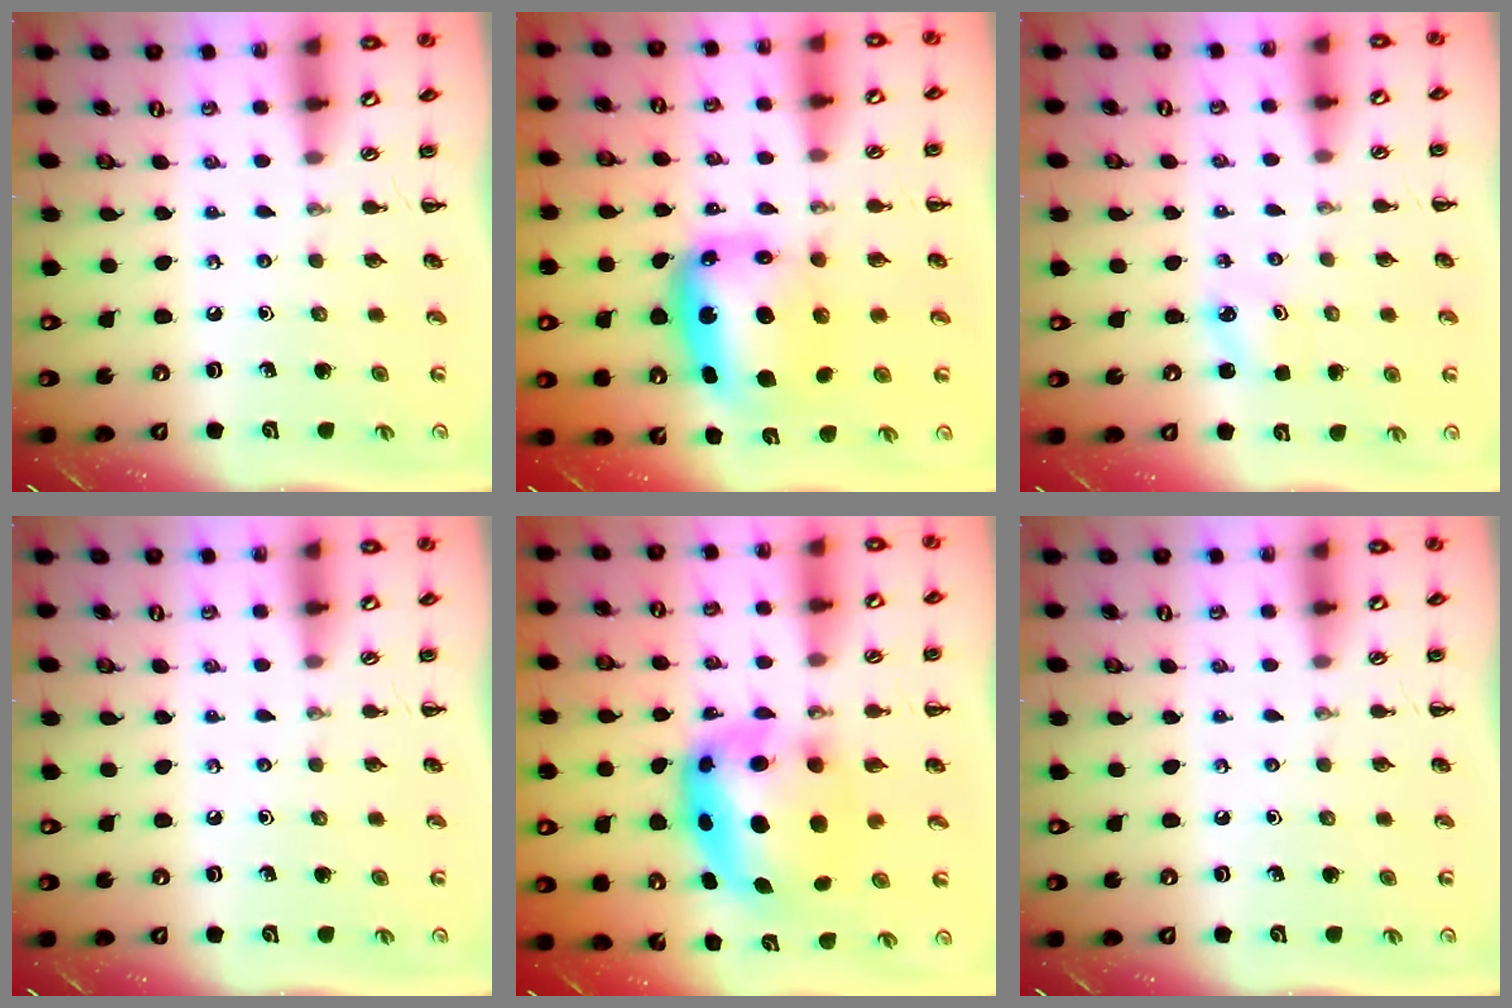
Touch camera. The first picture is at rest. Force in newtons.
{"total": 9.4, "press": 9.0, "slide": 2.8}
{"total": 1.9, "press": 1.8, "slide": 0.5}
{"total": 0.0}
{"total": 9.0, "press": 8.7, "slide": 2.1}
{"total": 0.0}